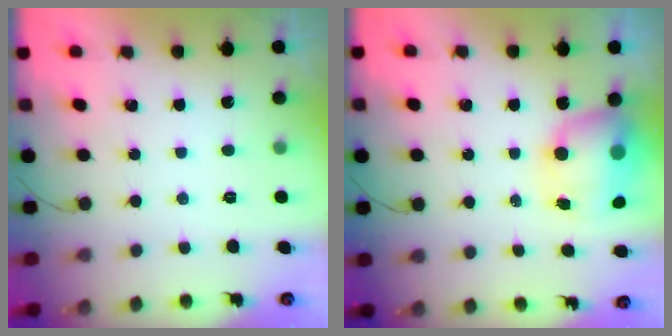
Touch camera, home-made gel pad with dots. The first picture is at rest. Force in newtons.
{"total": 10.3, "press": 10.0, "slide": 2.6}